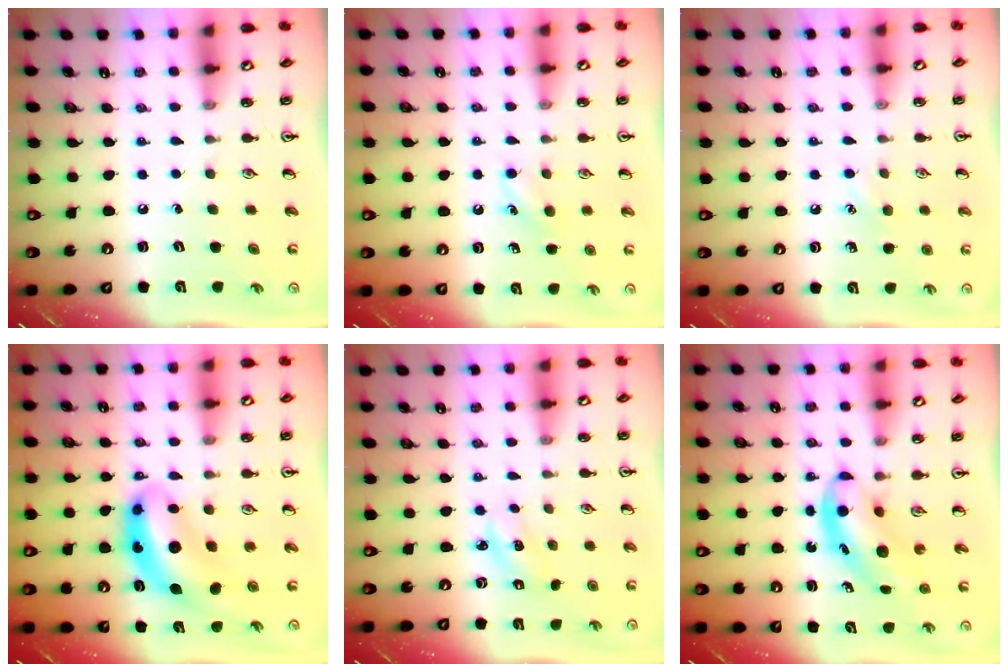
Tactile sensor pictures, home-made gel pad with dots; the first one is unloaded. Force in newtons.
{"total": 4.2, "press": 4.0, "slide": 1.3}
{"total": 5.1, "press": 4.8, "slide": 1.6}
{"total": 9.4, "press": 9.0, "slide": 2.8}
{"total": 2.2, "press": 2.1, "slide": 0.4}
{"total": 5.9, "press": 5.9, "slide": 0.6}